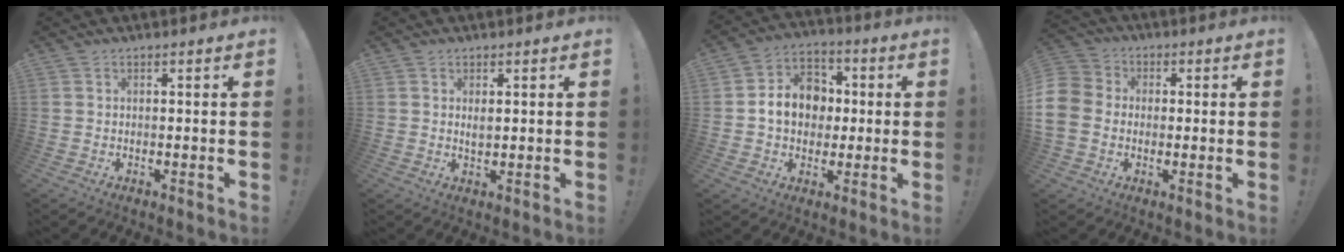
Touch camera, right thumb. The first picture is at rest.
{"total": 1.9, "force": [0.8, 1.0, 1.4], "torque": [-0.017, -0.003, 0.012]}
{"total": 12.8, "force": [0.9, 10.8, 6.8], "torque": [-0.097, 0.010, 0.025]}
{"total": 8.5, "force": [-1.8, 7.2, 4.2], "torque": [-0.095, 0.020, -0.034]}